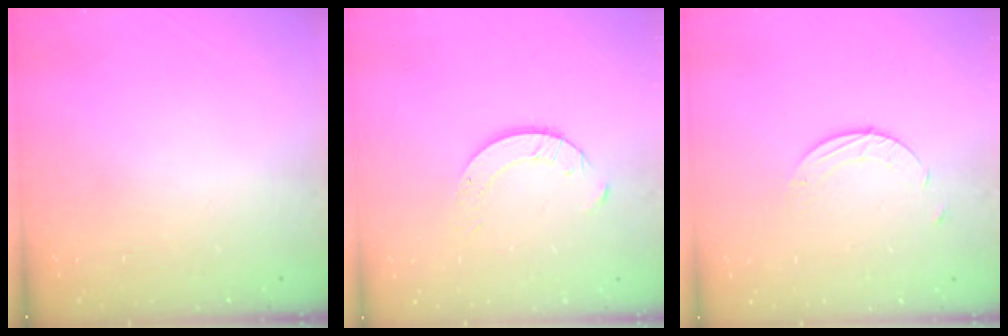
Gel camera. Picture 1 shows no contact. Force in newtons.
{"total": 3.4, "press": 3.4, "slide": 0.3}
{"total": 2.6, "press": 2.6, "slide": 0.2}